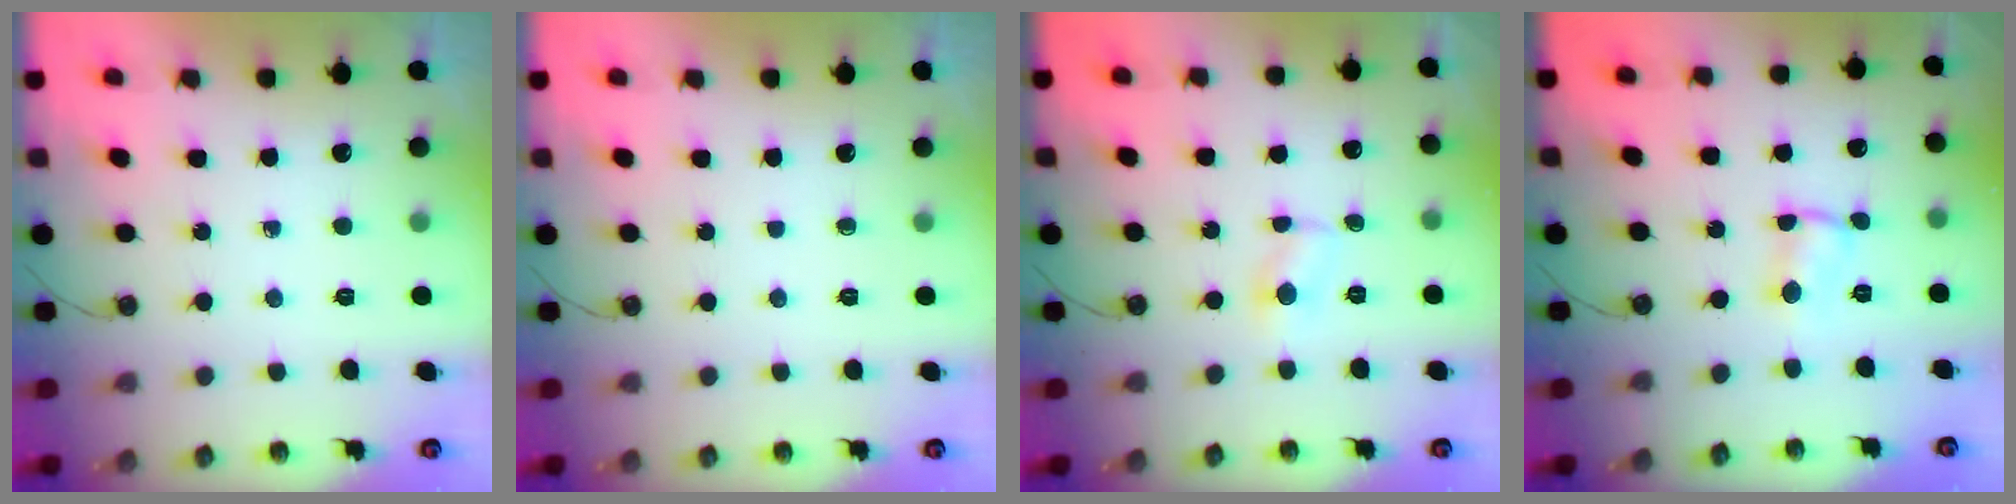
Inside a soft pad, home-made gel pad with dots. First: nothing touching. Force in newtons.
{"total": 0.0}
{"total": 2.3, "press": 2.3, "slide": 0.2}
{"total": 1.4, "press": 1.4, "slide": 0.1}